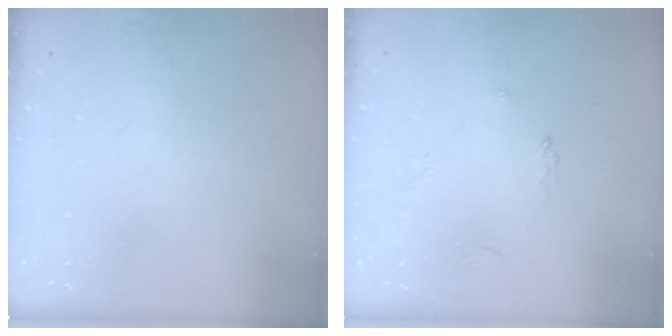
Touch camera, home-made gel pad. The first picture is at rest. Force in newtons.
{"total": 1.6, "press": 1.5, "slide": 0.5}